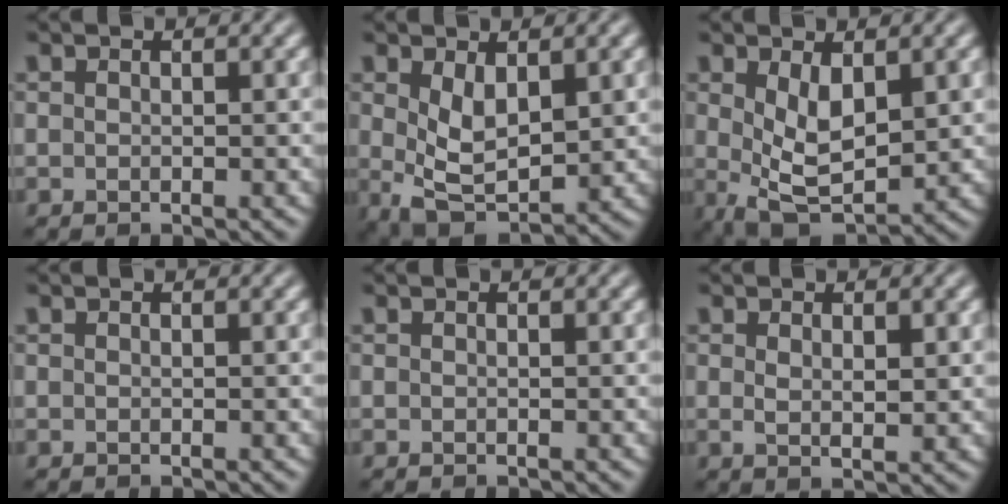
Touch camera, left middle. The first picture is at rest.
{"total": 5.1, "force": [0.7, 2.6, 4.2], "torque": [-0.089, -0.009, 0.022]}
{"total": 5.5, "force": [0.6, 2.7, 4.7], "torque": [-0.097, -0.012, 0.017]}
{"total": 0.0}
{"total": 0.0}
{"total": 2.2, "force": [0.5, 0.9, 1.9], "torque": [-0.035, -0.005, 0.012]}